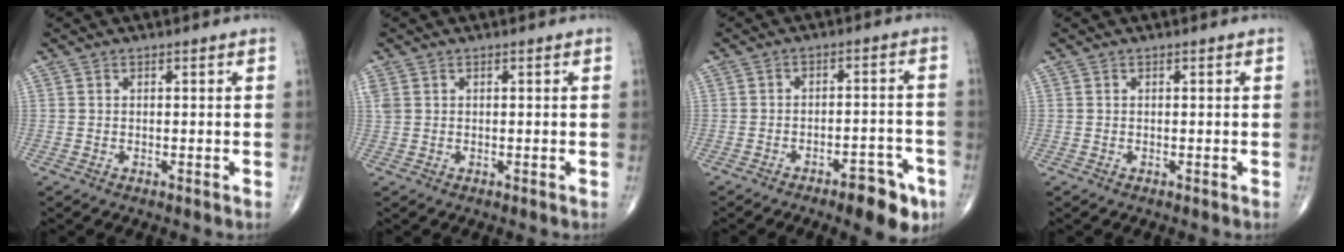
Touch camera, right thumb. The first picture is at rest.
{"total": 1.5, "force": [0.6, 1.1, 0.9], "torque": [-0.031, 0.009, 0.017]}
{"total": 8.7, "force": [-5.2, 3.1, 6.3], "torque": [-0.065, 0.034, -0.068]}
{"total": 0.0}